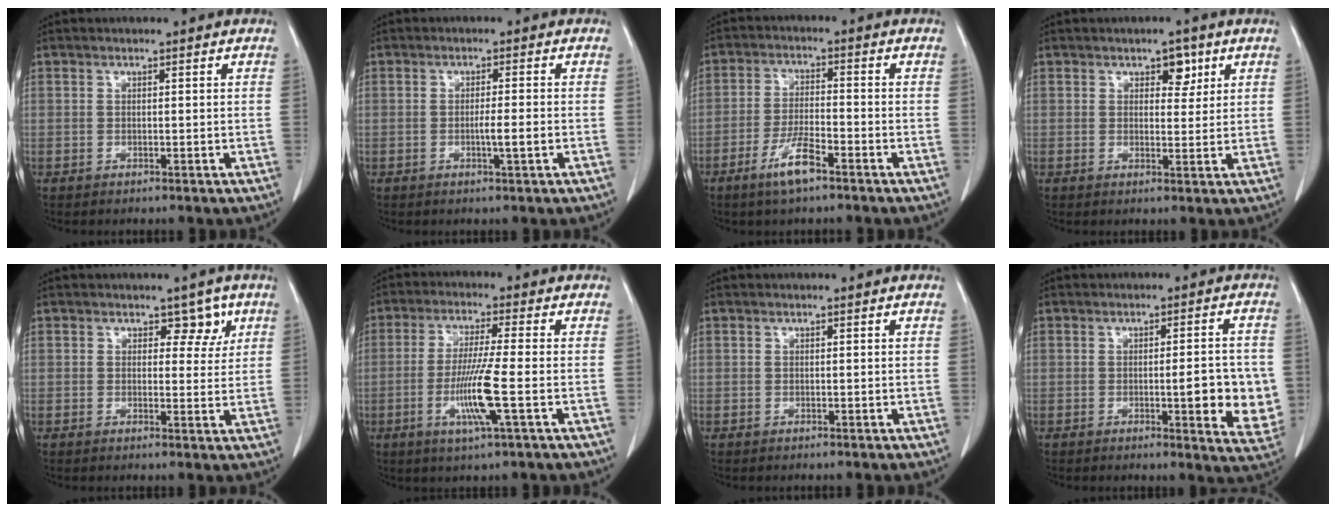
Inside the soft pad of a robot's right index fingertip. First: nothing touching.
{"total": 2.8, "force": [-0.8, -0.2, 2.6], "torque": [-0.047, -0.003, -0.013]}
{"total": 6.2, "force": [-3.9, 0.9, 4.7], "torque": [-0.098, -0.005, -0.071]}
{"total": 3.1, "force": [1.7, 1.8, 2.0], "torque": [-0.021, 0.002, 0.023]}
{"total": 3.4, "force": [1.8, 2.1, 2.0], "torque": [-0.012, 0.004, 0.021]}
{"total": 8.6, "force": [-2.4, -0.8, 8.2], "torque": [-0.163, -0.015, -0.047]}
{"total": 0.0}
{"total": 8.8, "force": [-1.2, 1.9, 8.5], "torque": [-0.097, -0.007, -0.013]}